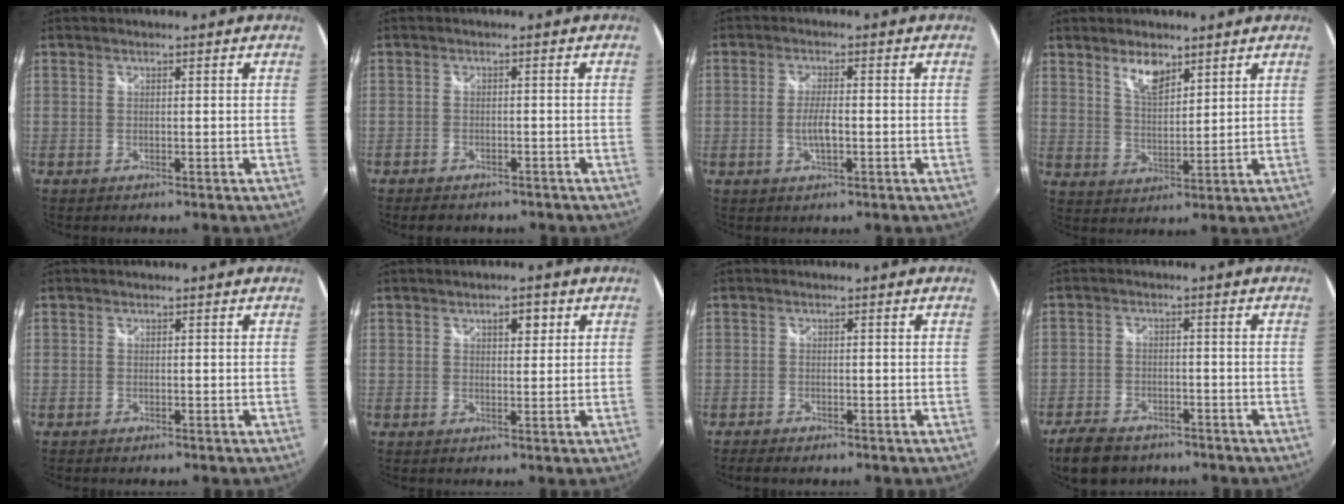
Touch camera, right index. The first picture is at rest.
{"total": 4.3, "force": [-3.5, 2.1, 1.4], "torque": [-0.039, -0.007, -0.053]}
{"total": 3.8, "force": [-1.0, 1.1, 3.5], "torque": [-0.070, -0.003, -0.018]}
{"total": 5.7, "force": [4.0, 2.3, 3.3], "torque": [-0.056, 0.001, 0.075]}
{"total": 0.0}
{"total": 2.9, "force": [1.3, 1.6, 2.0], "torque": [-0.026, 0.007, 0.020]}
{"total": 2.4, "force": [-2.0, 0.7, 1.1], "torque": [-0.030, -0.011, -0.039]}
{"total": 9.2, "force": [-7.0, 4.8, 3.5], "torque": [-0.103, 0.000, -0.118]}